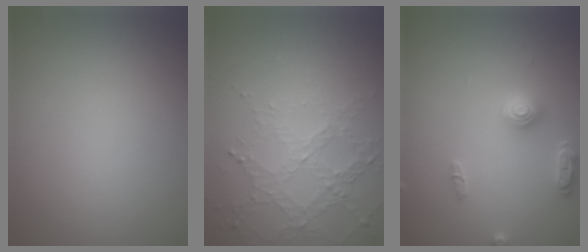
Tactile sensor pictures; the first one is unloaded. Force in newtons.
{"total": 3.4, "press": 2.8, "slide": 1.9}
{"total": 2.8, "press": 2.8, "slide": 0.3}